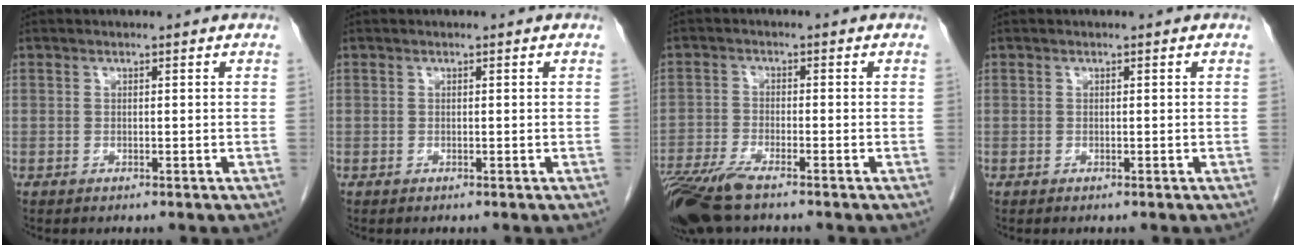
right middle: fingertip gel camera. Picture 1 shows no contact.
{"total": 0.0}
{"total": 9.2, "force": [-7.0, 1.5, 5.8], "torque": [-0.113, -0.019, -0.127]}
{"total": 0.0}